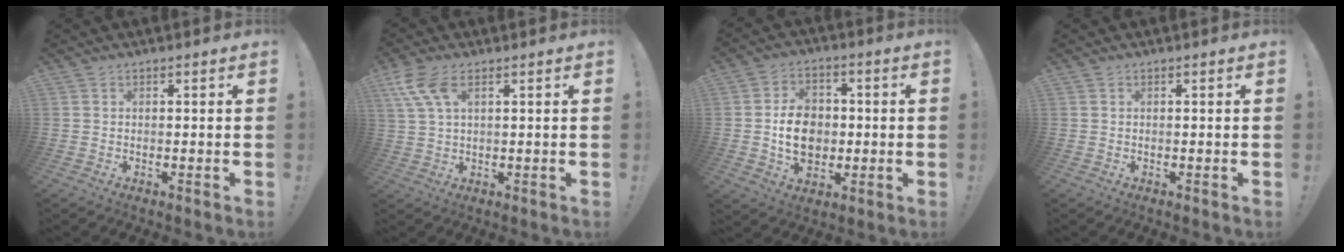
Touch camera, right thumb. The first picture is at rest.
{"total": 8.3, "force": [3.9, 3.8, 6.2], "torque": [-0.124, -0.004, 0.076]}
{"total": 12.8, "force": [-1.1, 10.2, 7.6], "torque": [-0.108, 0.010, -0.016]}
{"total": 0.0}